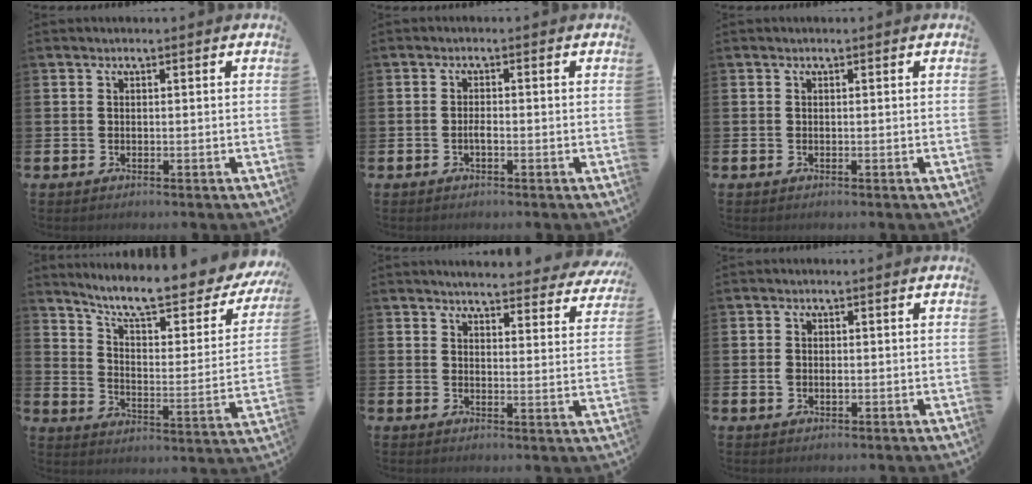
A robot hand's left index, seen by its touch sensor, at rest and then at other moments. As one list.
[{"total": 1.3, "force": [-0.5, 0.4, 1.1], "torque": [-0.020, 0.001, -0.011]}, {"total": 0.0}, {"total": 9.3, "force": [7.8, 1.8, 4.7], "torque": [-0.112, -0.058, 0.125]}, {"total": 4.4, "force": [4.4, 0.4, 0.6], "torque": [-0.020, -0.033, 0.076]}, {"total": 1.3, "force": [0.0, 1.0, 0.9], "torque": [-0.009, 0.006, -0.005]}]